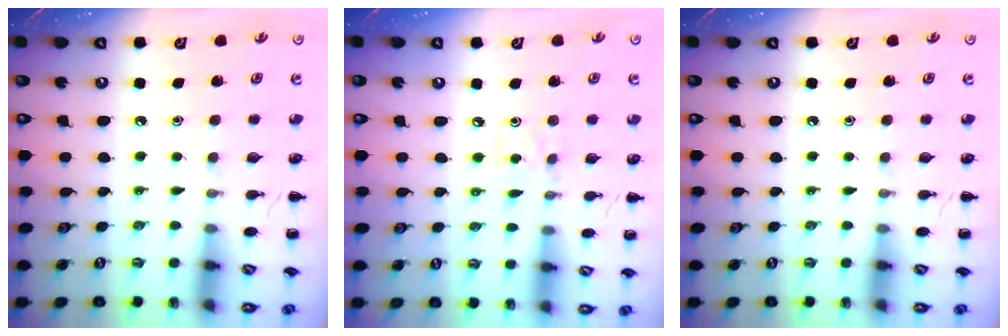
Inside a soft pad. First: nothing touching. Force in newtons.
{"total": 2.1, "press": 2.1, "slide": 0.6}
{"total": 0.0}